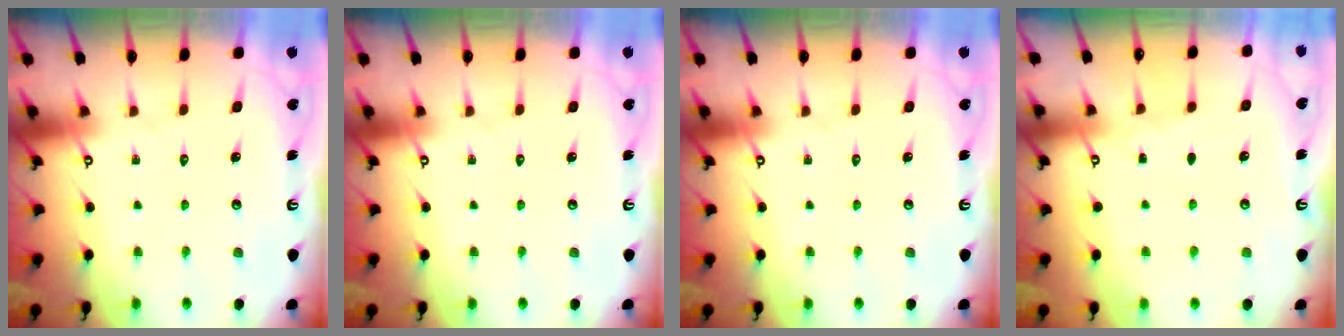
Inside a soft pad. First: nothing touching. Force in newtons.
{"total": 0.0}
{"total": 0.0}
{"total": 2.6, "press": 2.6, "slide": 0.4}